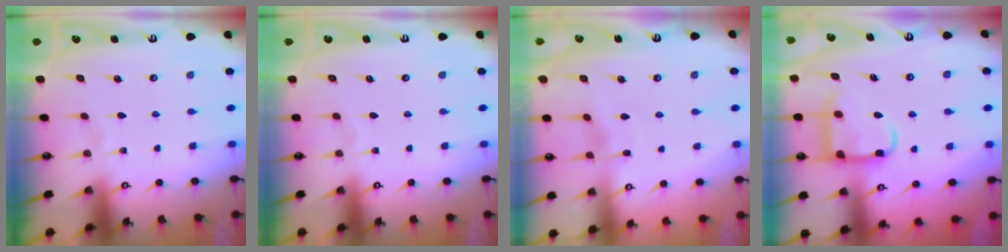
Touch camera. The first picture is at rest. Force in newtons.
{"total": 0.0}
{"total": 3.1, "press": 3.0, "slide": 0.4}
{"total": 11.7, "press": 11.6, "slide": 1.5}